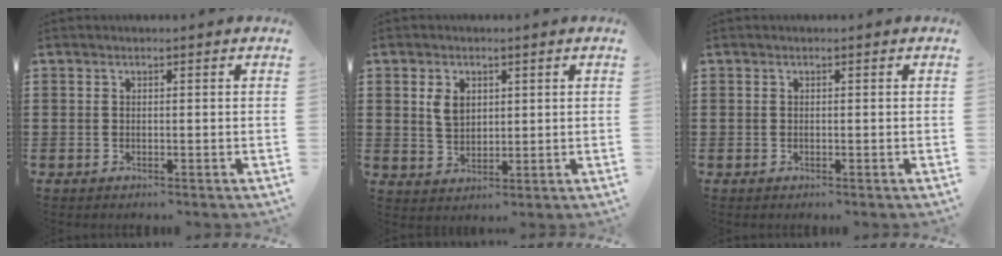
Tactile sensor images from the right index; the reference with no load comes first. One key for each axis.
{"total": 3.7, "fx": 1.3, "fy": 2.4, "fz": 2.5, "tx": -0.056, "ty": 0.009, "tz": 0.024}
{"total": 0.0}